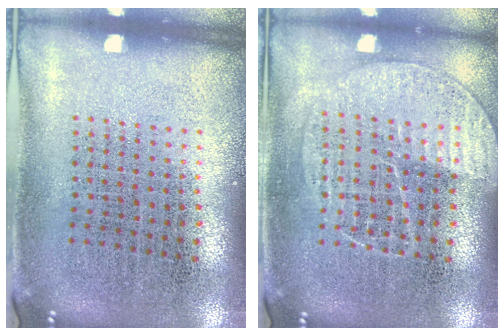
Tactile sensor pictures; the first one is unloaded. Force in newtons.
{"total": 1.4, "press": 1.4, "slide": 0.4}